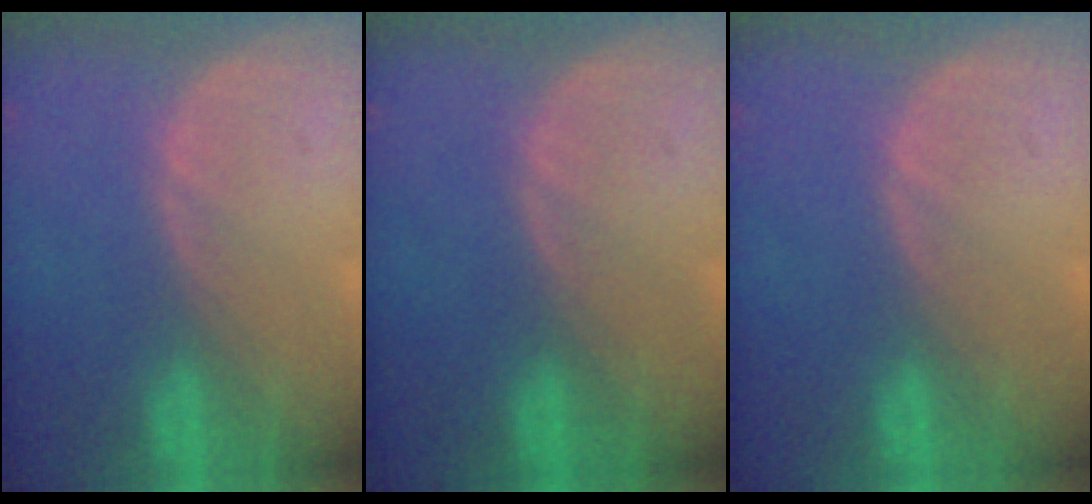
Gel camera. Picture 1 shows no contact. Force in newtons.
{"total": 0.0}
{"total": 0.0}